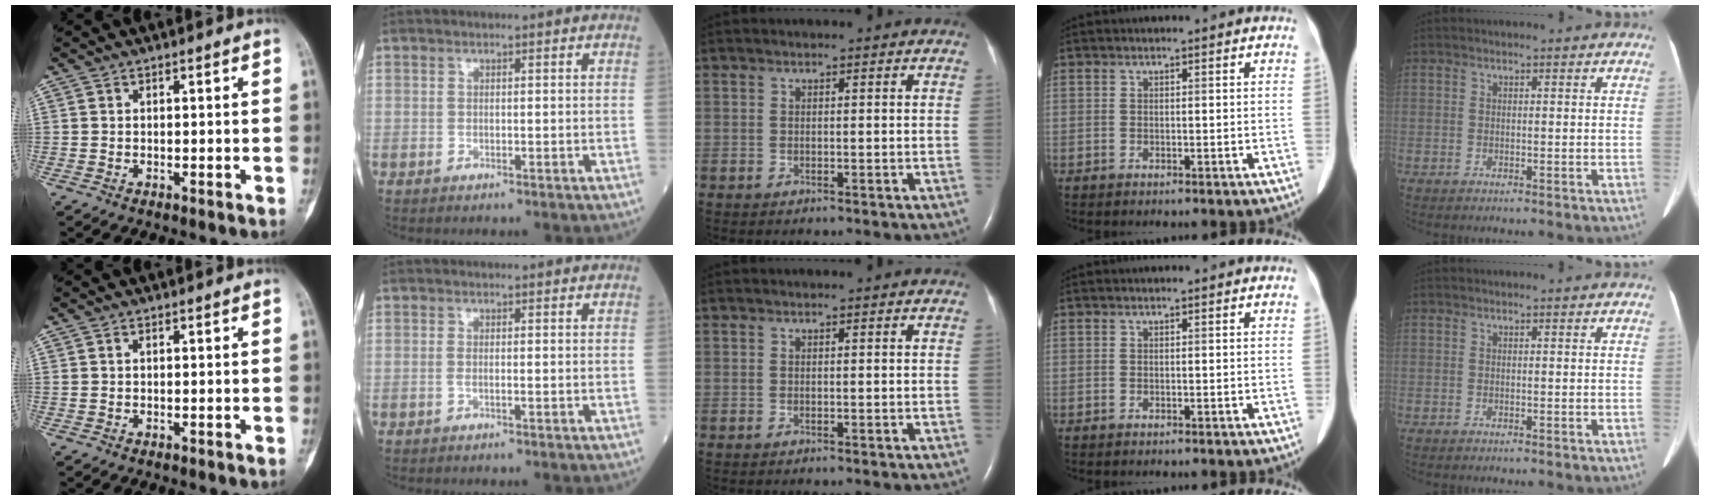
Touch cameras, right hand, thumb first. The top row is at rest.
{"thumb": {"total": 0.5, "force": [0.2, 0.3, 0.4], "torque": [-0.009, 0.004, 0.006]}, "index": {"total": 0.9, "force": [-0.2, 0.2, 0.8], "torque": [-0.017, 0.001, -0.006]}}